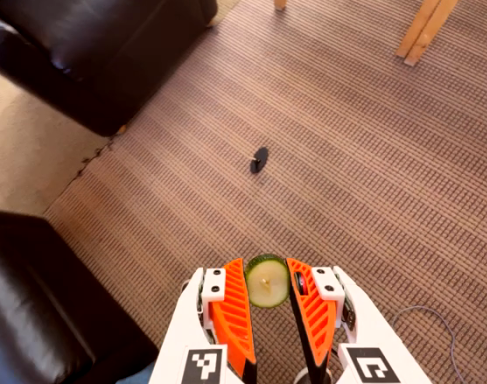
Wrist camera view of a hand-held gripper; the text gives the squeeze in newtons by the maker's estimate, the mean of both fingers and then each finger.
{"total": 9.2, "left": 9.2, "right": 9.3}